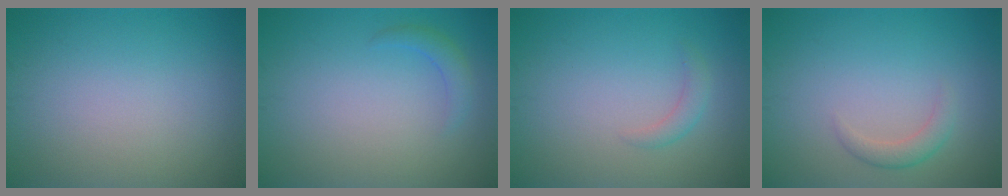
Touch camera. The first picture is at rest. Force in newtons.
{"total": 1.4, "press": 1.4, "slide": 0.0}
{"total": 1.2, "press": 1.2, "slide": 0.1}
{"total": 1.6, "press": 1.6, "slide": 0.1}